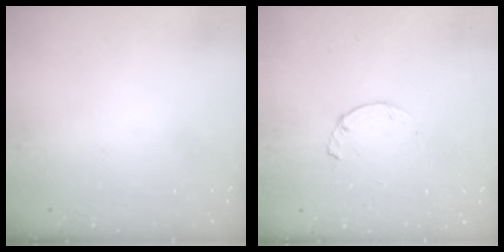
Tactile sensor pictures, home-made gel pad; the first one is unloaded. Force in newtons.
{"total": 1.0, "press": 0.9, "slide": 0.2}